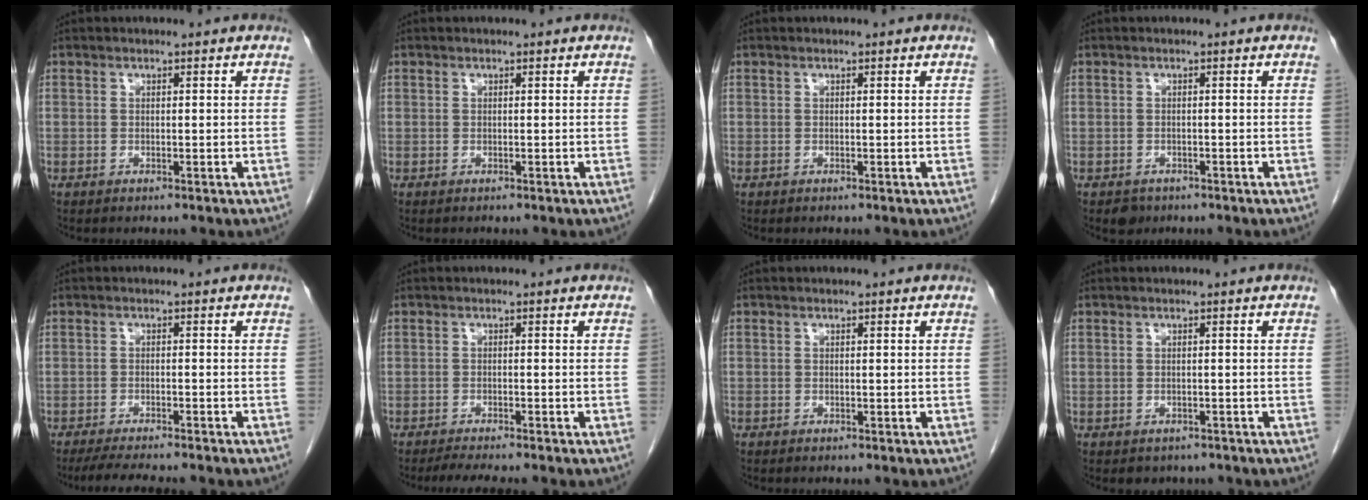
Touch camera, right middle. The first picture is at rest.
{"total": 0.0}
{"total": 0.0}
{"total": 1.9, "force": [-1.3, 1.3, 0.5], "torque": [-0.009, 0.002, -0.015]}
{"total": 8.2, "force": [-7.1, 0.6, 4.1], "torque": [-0.056, -0.014, -0.106]}
{"total": 4.5, "force": [-3.9, -0.1, 2.2], "torque": [-0.035, -0.013, -0.061]}
{"total": 0.0}
{"total": 2.6, "force": [-2.2, 1.5, 0.4], "torque": [-0.008, 0.001, -0.025]}